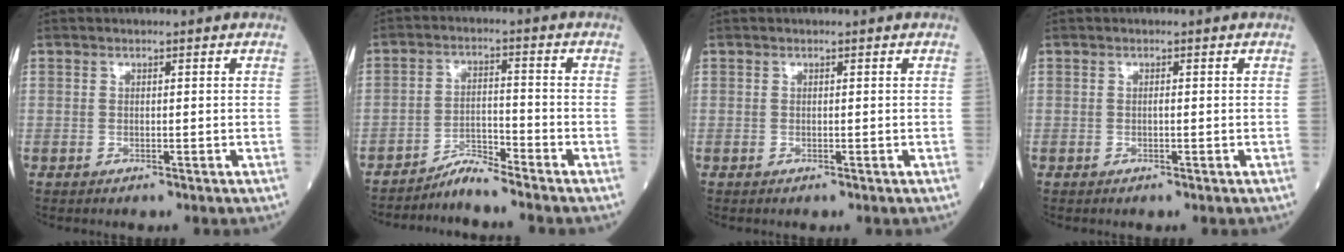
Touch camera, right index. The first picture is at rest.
{"total": 4.0, "force": [-3.9, -0.8, 0.4], "torque": [-0.006, -0.014, -0.073]}
{"total": 0.0}
{"total": 0.0}